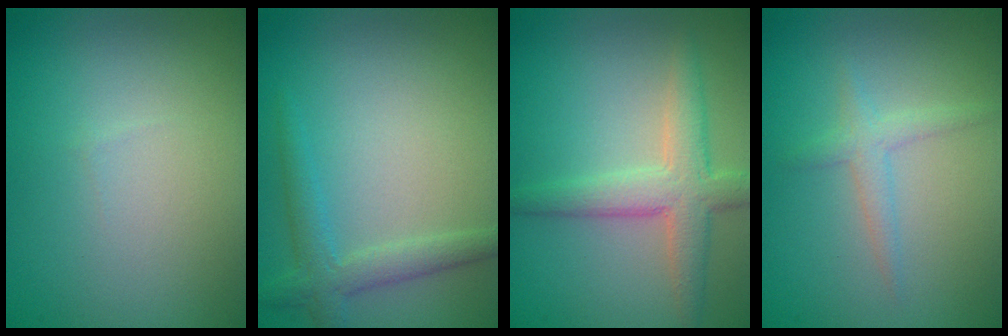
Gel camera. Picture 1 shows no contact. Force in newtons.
{"total": 2.6, "press": 2.6, "slide": 0.1}
{"total": 4.0, "press": 4.0, "slide": 0.2}
{"total": 1.6, "press": 1.6, "slide": 0.0}